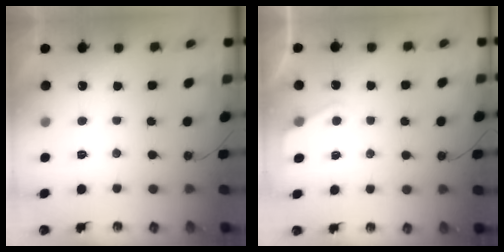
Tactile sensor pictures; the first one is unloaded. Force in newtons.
{"total": 2.7, "press": 2.7, "slide": 0.4}